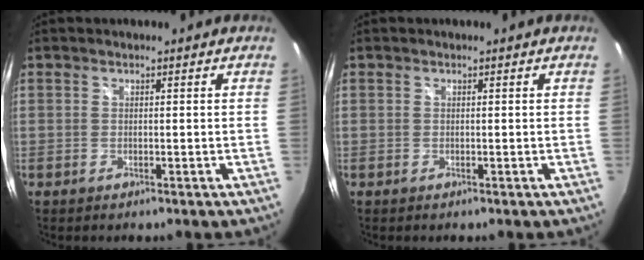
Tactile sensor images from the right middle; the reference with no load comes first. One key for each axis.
{"total": 0.0}